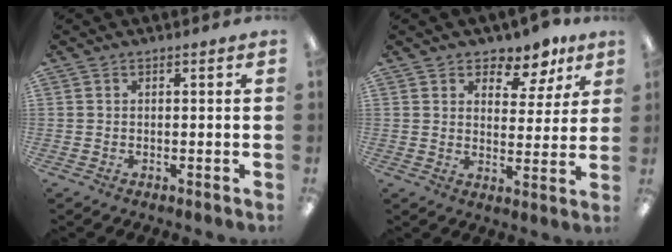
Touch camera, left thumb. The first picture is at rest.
{"total": 7.1, "force": [5.5, 4.0, 2.1], "torque": [-0.030, -0.038, 0.095]}